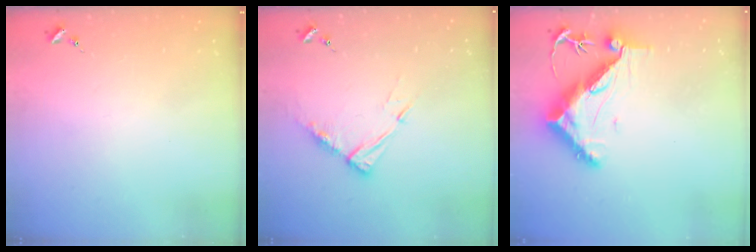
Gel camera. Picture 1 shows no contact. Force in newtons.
{"total": 9.4, "press": 9.4, "slide": 0.6}
{"total": 12.8, "press": 12.8, "slide": 1.2}